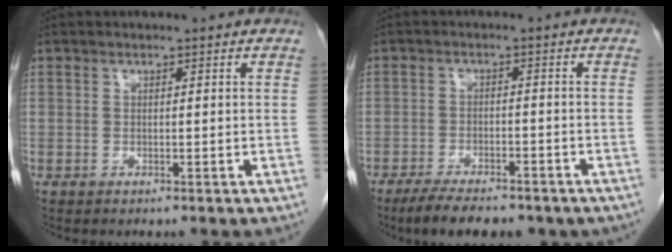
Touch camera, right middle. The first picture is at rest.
{"total": 10.2, "force": [-7.9, 3.4, 5.5], "torque": [-0.076, -0.006, -0.110]}